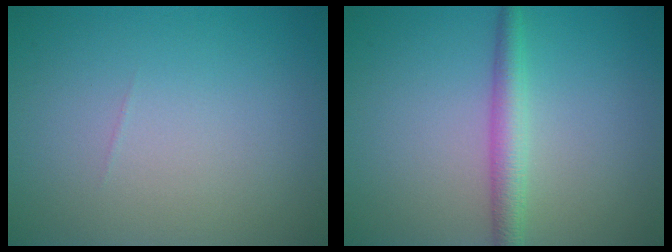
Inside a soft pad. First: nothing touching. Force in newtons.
{"total": 2.7, "press": 2.7, "slide": 0.1}